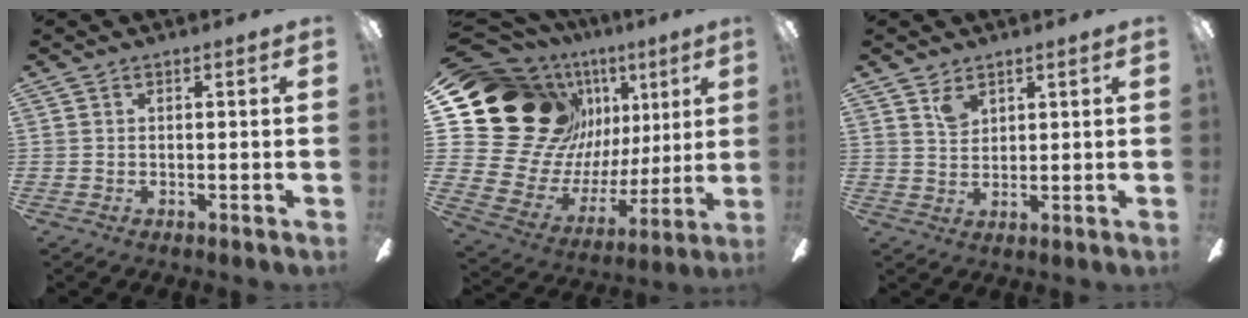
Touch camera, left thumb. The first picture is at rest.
{"total": 22.3, "force": [10.6, 16.7, 10.2], "torque": [-0.203, -0.076, 0.232]}
{"total": 3.3, "force": [2.5, 1.8, 1.3], "torque": [-0.014, -0.009, 0.044]}